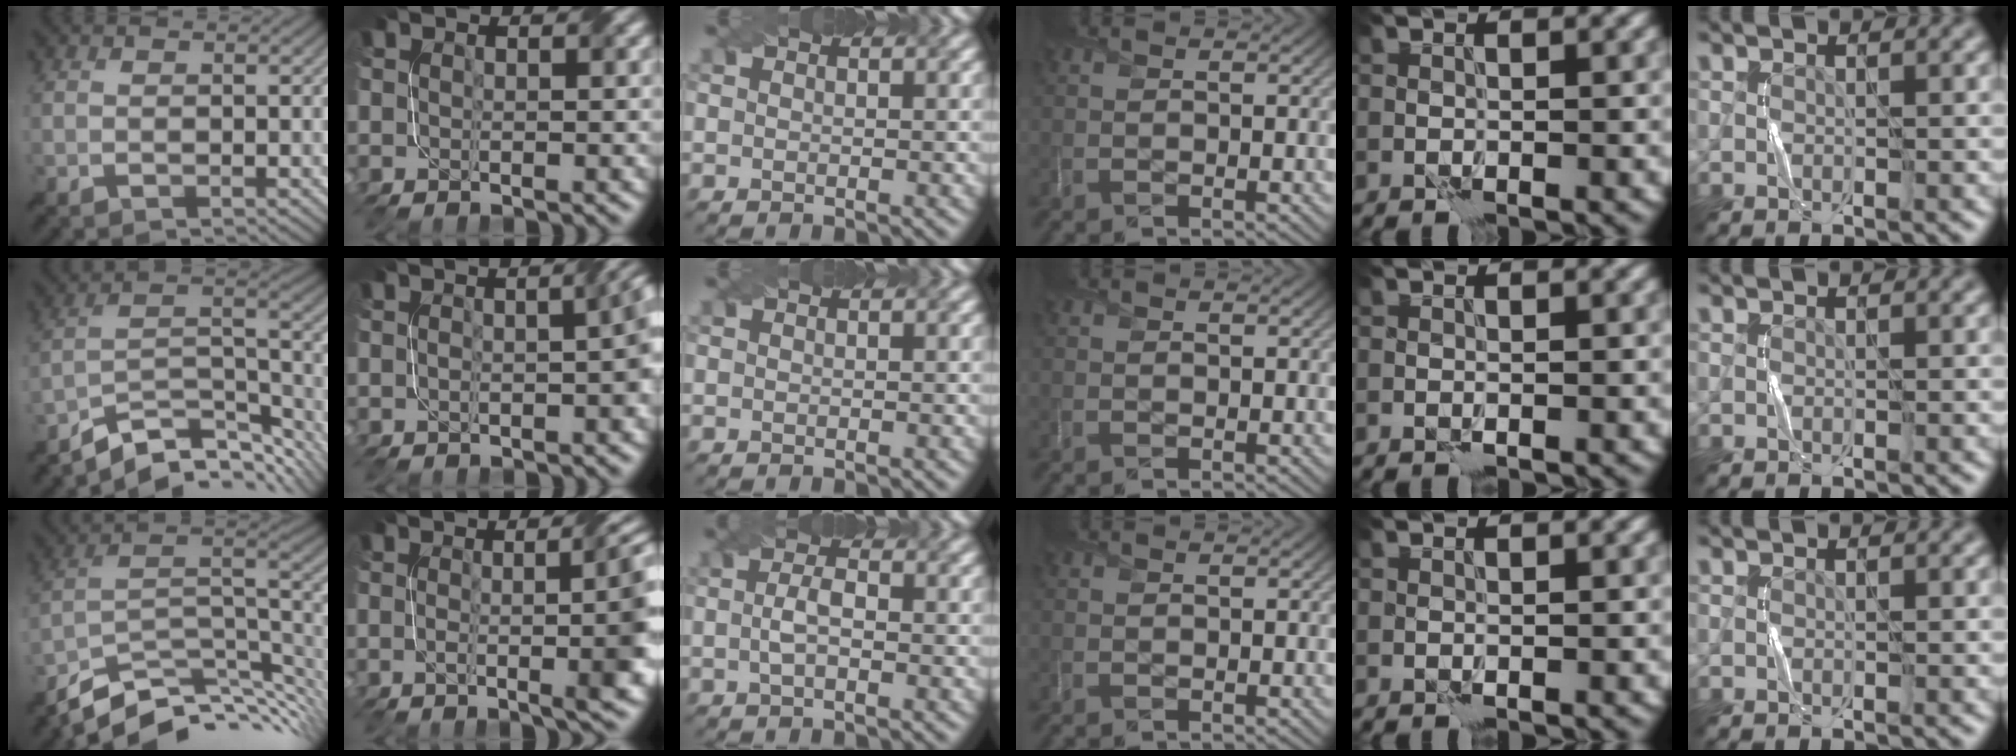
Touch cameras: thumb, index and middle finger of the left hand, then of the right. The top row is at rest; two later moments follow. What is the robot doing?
{"motion": "twist", "object": "screw"}